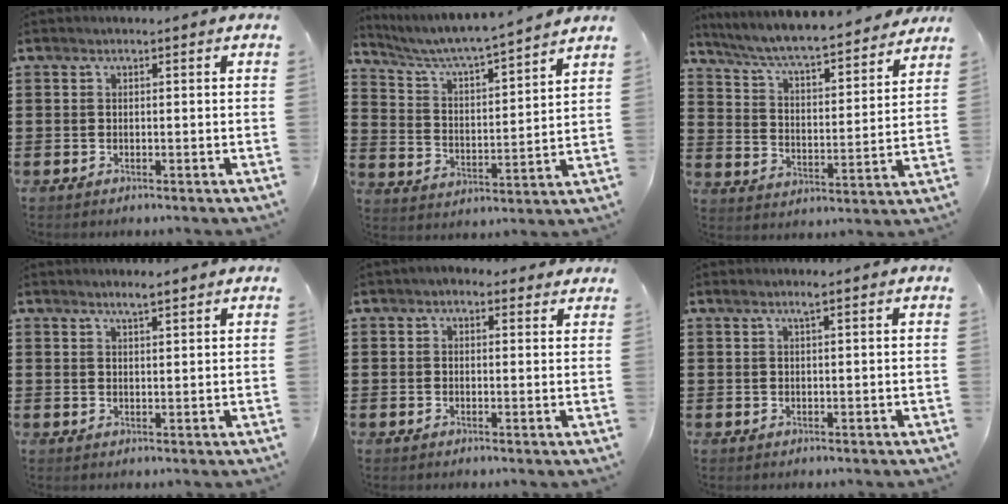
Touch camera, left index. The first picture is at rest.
{"total": 4.9, "force": [4.6, -0.2, 1.7], "torque": [-0.057, -0.037, 0.070]}
{"total": 6.4, "force": [6.0, 0.3, 2.2], "torque": [-0.070, -0.047, 0.098]}
{"total": 2.3, "force": [1.9, 0.1, 1.2], "torque": [-0.026, 0.001, 0.034]}
{"total": 2.1, "force": [1.3, 1.4, 0.8], "torque": [-0.020, 0.010, 0.023]}
{"total": 1.6, "force": [0.8, 0.1, 1.3], "torque": [-0.028, -0.001, 0.015]}